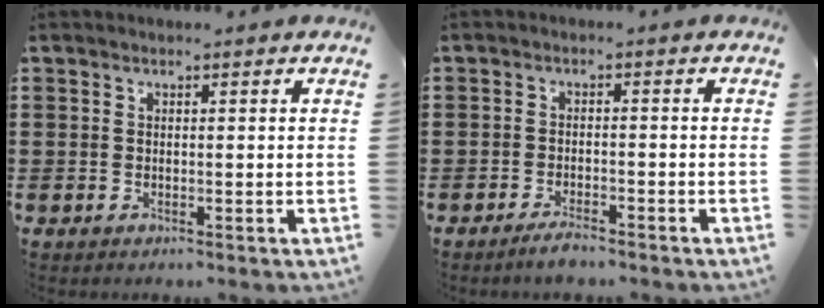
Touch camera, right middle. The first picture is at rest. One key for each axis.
{"total": 2.4, "fx": -2.1, "fy": 0.4, "fz": 1.1, "tx": -0.019, "ty": 0.005, "tz": -0.040}